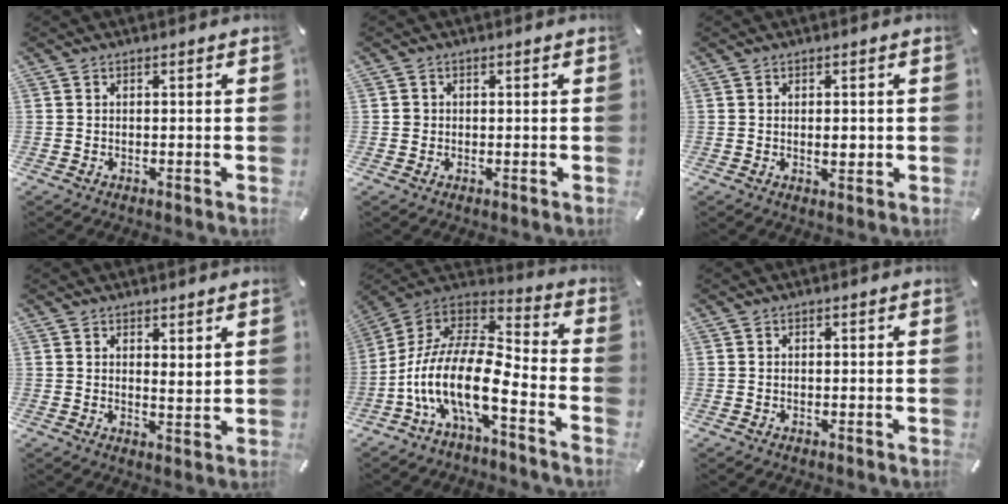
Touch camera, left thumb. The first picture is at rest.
{"total": 1.1, "force": [0.0, 1.1, 0.2], "torque": [-0.002, 0.006, -0.003]}
{"total": 2.5, "force": [0.1, 1.5, 2.0], "torque": [-0.024, -0.003, -0.002]}
{"total": 2.6, "force": [2.5, 0.7, 0.4], "torque": [-0.003, -0.016, 0.046]}
{"total": 17.9, "force": [-8.4, 6.4, 14.4], "torque": [-0.317, 0.002, -0.156]}
{"total": 0.0}